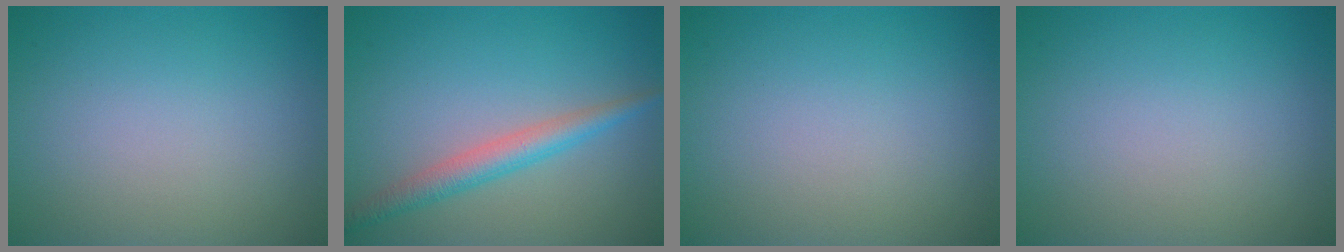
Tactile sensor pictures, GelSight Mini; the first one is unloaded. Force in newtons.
{"total": 2.9, "press": 2.9, "slide": 0.1}
{"total": 0.0}
{"total": 0.0}